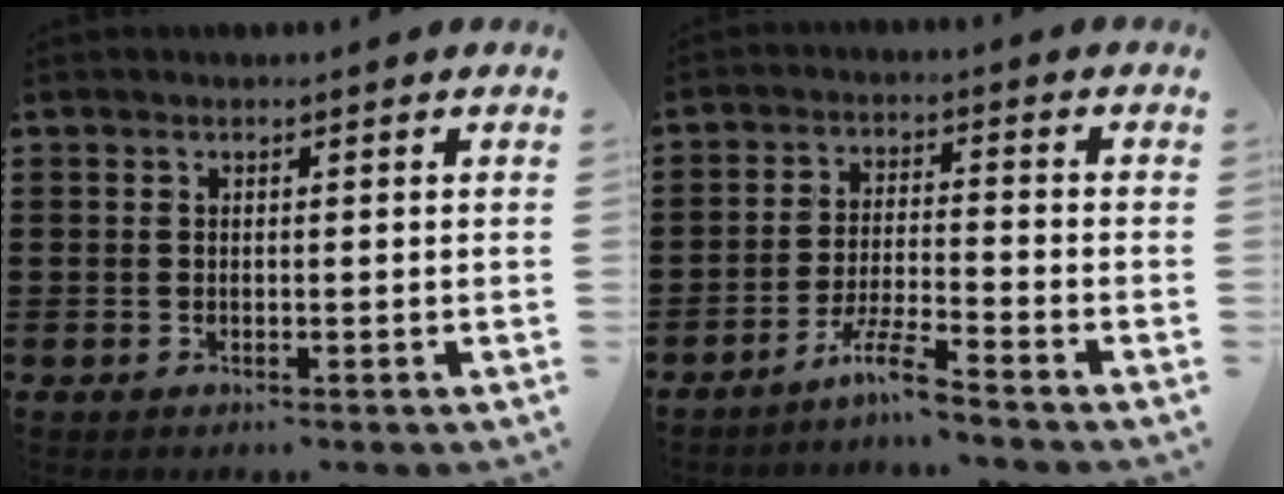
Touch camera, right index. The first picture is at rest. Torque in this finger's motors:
{"motor_torque": [1.45, 0.69, 0.07, 0.02]}